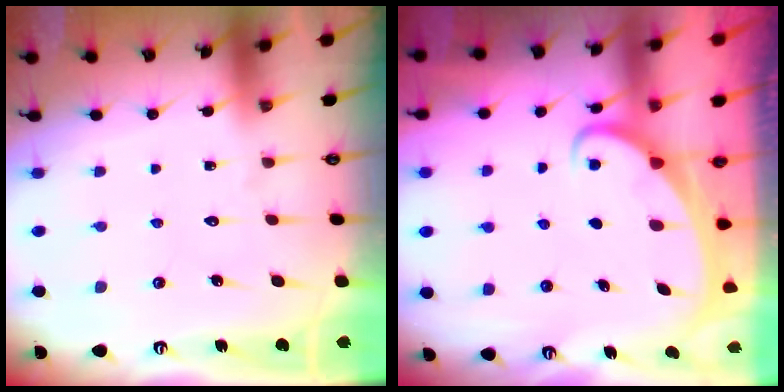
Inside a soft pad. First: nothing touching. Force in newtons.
{"total": 2.4, "press": 2.4, "slide": 0.3}